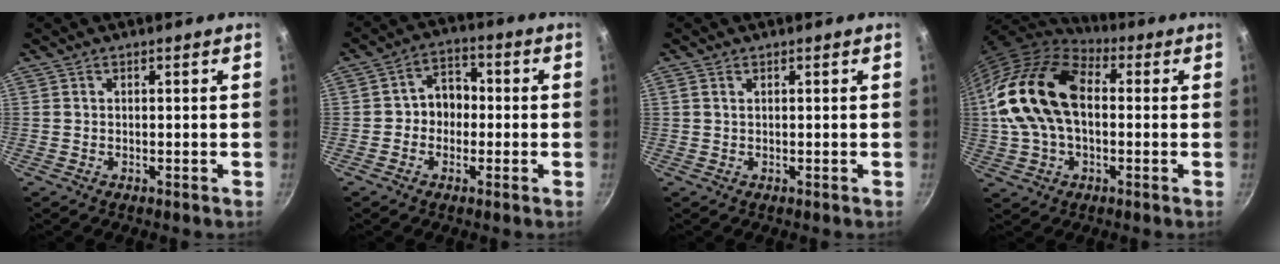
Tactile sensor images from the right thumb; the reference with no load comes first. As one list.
[{"total": 6.5, "force": [-0.7, 5.4, 3.5], "torque": [-0.011, 0.022, -0.022]}, {"total": 0.9, "force": [0.4, 0.5, 0.7], "torque": [-0.014, 0.002, 0.007]}, {"total": 20.2, "force": [1.4, 13.1, 15.3], "torque": [-0.285, 0.035, 0.016]}]